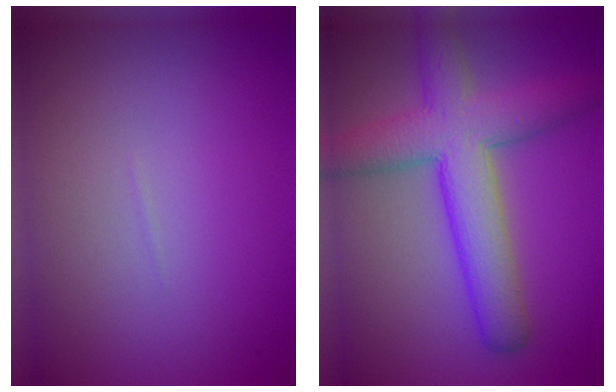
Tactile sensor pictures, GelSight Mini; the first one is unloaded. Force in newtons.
{"total": 7.2, "press": 7.2, "slide": 0.2}